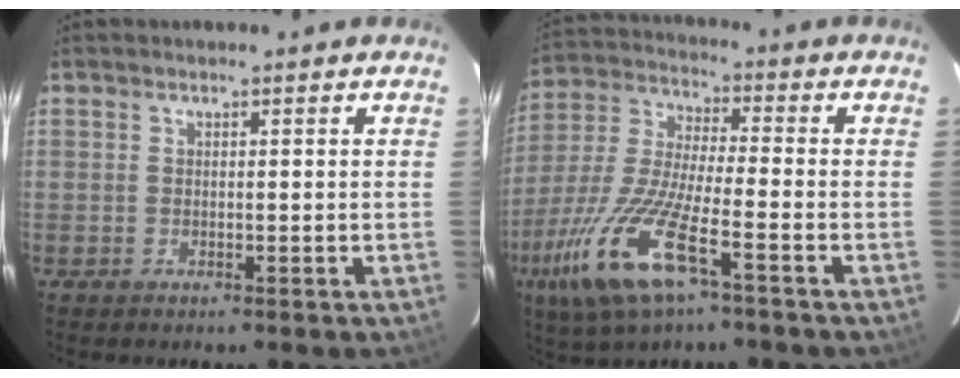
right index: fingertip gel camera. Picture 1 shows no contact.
{"total": 18.1, "force": [-9.1, 4.3, 15.1], "torque": [-0.329, -0.037, -0.180]}